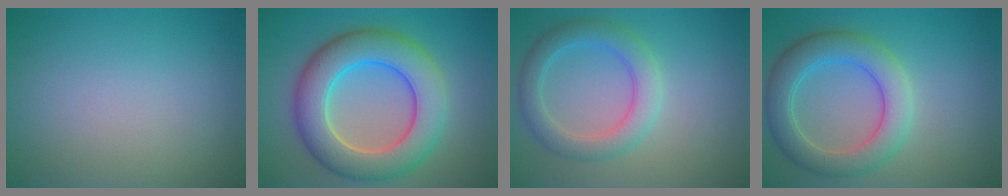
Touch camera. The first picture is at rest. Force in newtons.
{"total": 9.1, "press": 9.1, "slide": 0.4}
{"total": 4.0, "press": 4.0, "slide": 0.2}
{"total": 5.7, "press": 5.6, "slide": 0.5}